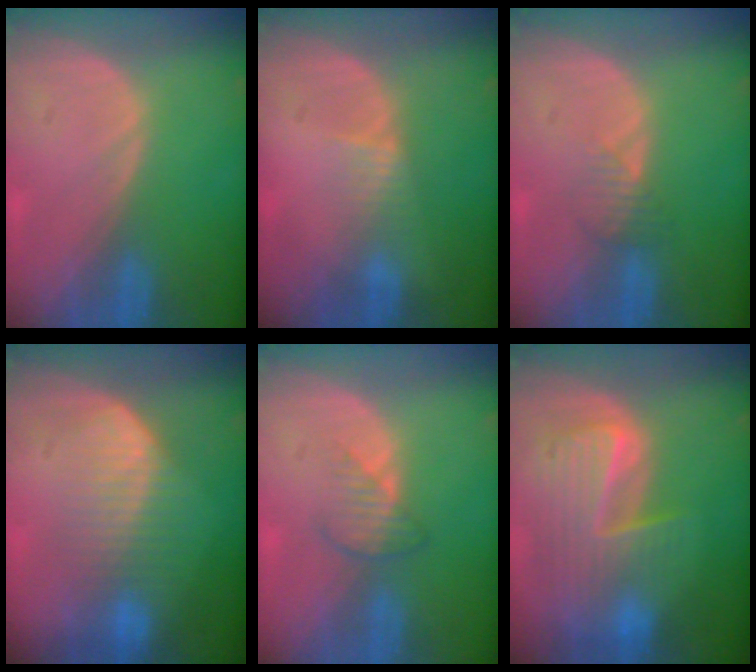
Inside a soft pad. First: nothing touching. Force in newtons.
{"total": 2.3, "press": 2.1, "slide": 1.0}
{"total": 2.1, "press": 2.1, "slide": 0.2}
{"total": 6.8, "press": 6.7, "slide": 1.4}
{"total": 3.0, "press": 2.8, "slide": 1.1}
{"total": 9.9, "press": 8.5, "slide": 5.1}